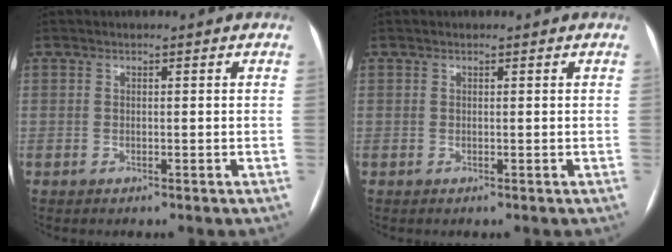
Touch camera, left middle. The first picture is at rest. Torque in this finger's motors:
{"motor_torque": [-0.08, -0.05, 0.02, 0.00]}